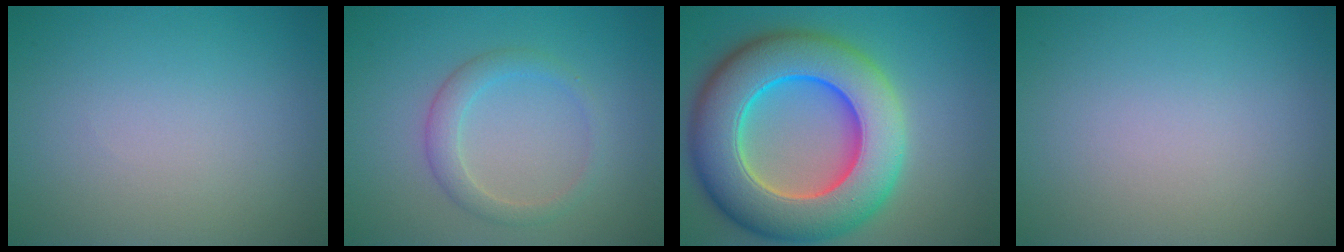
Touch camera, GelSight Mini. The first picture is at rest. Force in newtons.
{"total": 2.2, "press": 2.2, "slide": 0.1}
{"total": 13.3, "press": 13.1, "slide": 2.1}
{"total": 0.0}